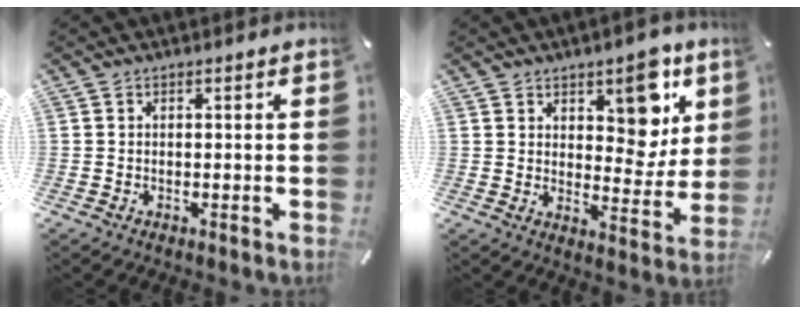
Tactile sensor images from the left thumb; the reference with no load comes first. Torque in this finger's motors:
{"motor_torque": [0.44, 0.38, 0.33, 0.03, 0.08]}